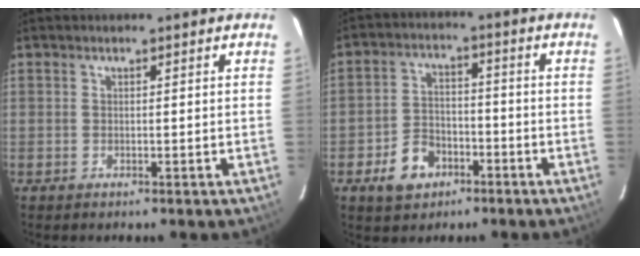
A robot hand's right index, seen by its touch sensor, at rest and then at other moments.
{"total": 8.0, "force": [-4.4, 5.5, 3.7], "torque": [-0.086, 0.019, -0.068]}